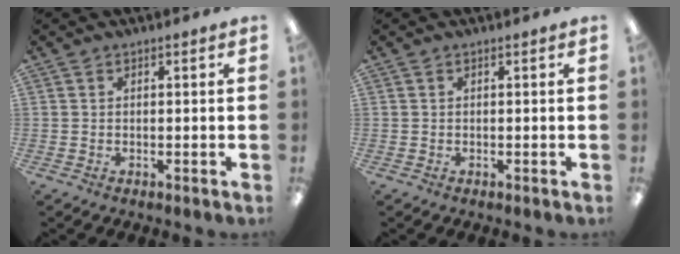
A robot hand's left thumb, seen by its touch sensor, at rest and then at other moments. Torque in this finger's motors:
{"motor_torque": [0.00, 0.00, 0.04, 0.04, 0.00]}